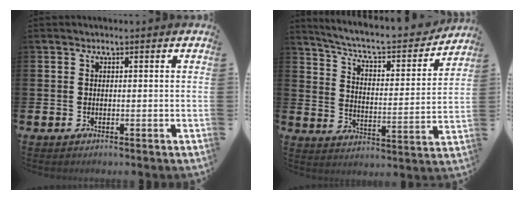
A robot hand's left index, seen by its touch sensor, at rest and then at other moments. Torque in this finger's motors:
{"motor_torque": [0.04, -0.79, 0.46, 0.21]}